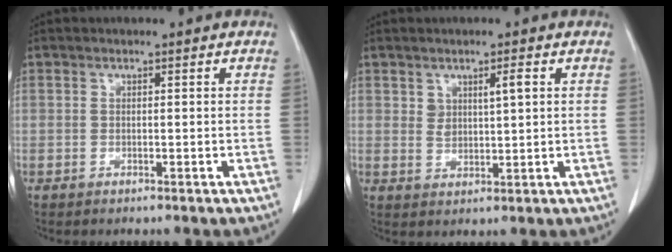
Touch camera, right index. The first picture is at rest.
{"total": 3.1, "force": [1.4, 1.0, 2.6], "torque": [-0.045, -0.002, 0.027]}